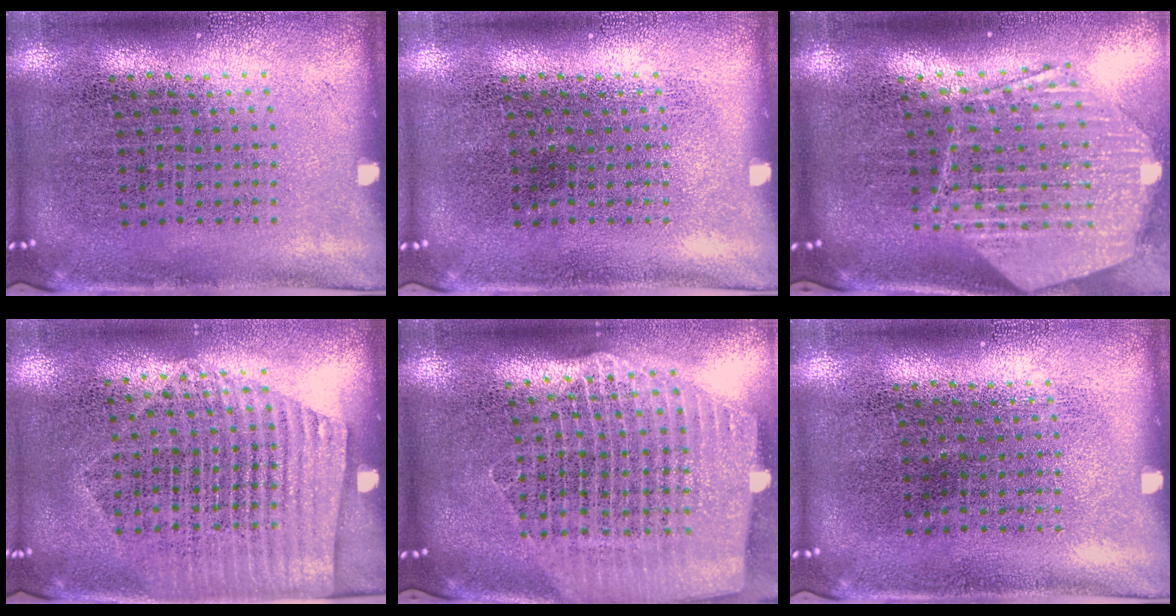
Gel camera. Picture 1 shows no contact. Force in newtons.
{"total": 0.0}
{"total": 2.5, "press": 2.1, "slide": 1.4}
{"total": 1.5, "press": 1.2, "slide": 0.9}
{"total": 2.5, "press": 2.1, "slide": 1.3}
{"total": 0.0}